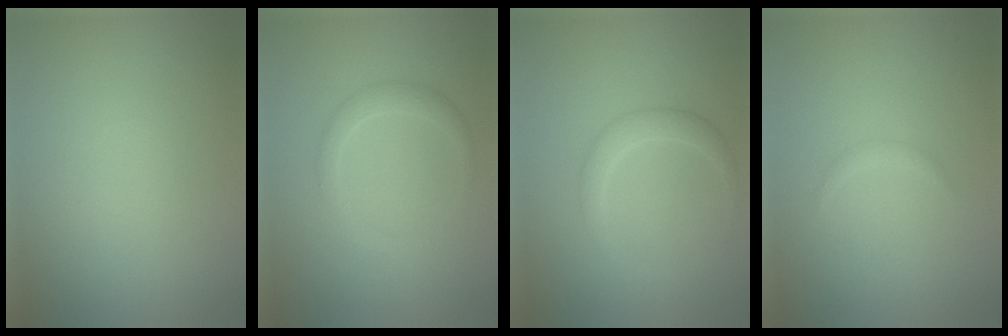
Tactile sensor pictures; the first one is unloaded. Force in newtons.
{"total": 1.6, "press": 1.6, "slide": 0.1}
{"total": 1.9, "press": 1.9, "slide": 0.1}
{"total": 0.6, "press": 0.6, "slide": 0.1}